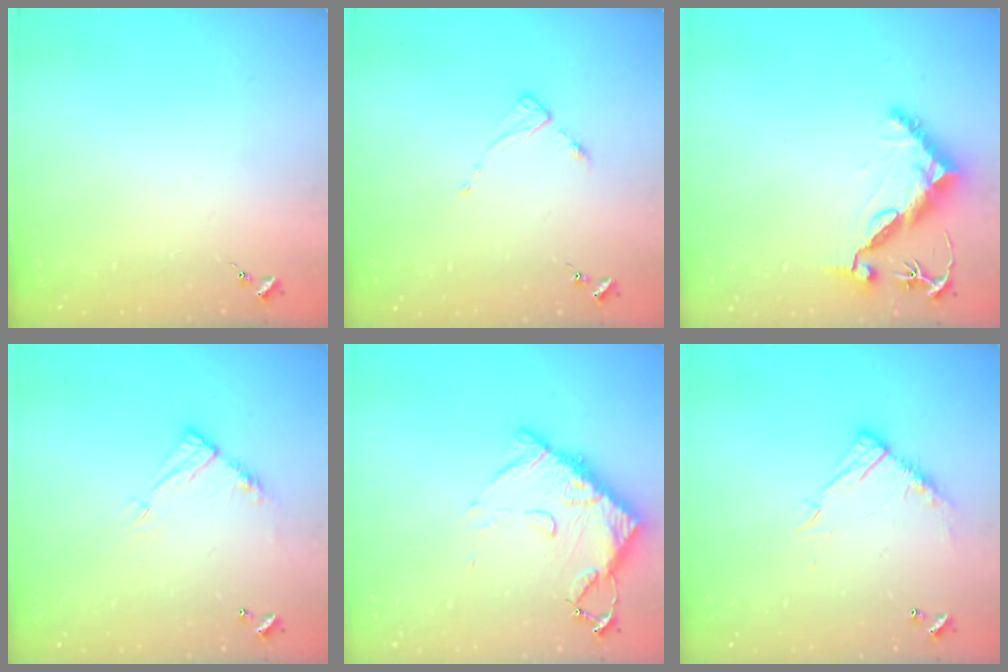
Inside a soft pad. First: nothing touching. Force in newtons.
{"total": 3.7, "press": 3.6, "slide": 0.4}
{"total": 10.5, "press": 10.4, "slide": 1.1}
{"total": 9.4, "press": 9.4, "slide": 0.5}
{"total": 11.5, "press": 11.5, "slide": 1.1}
{"total": 11.4, "press": 11.4, "slide": 0.7}